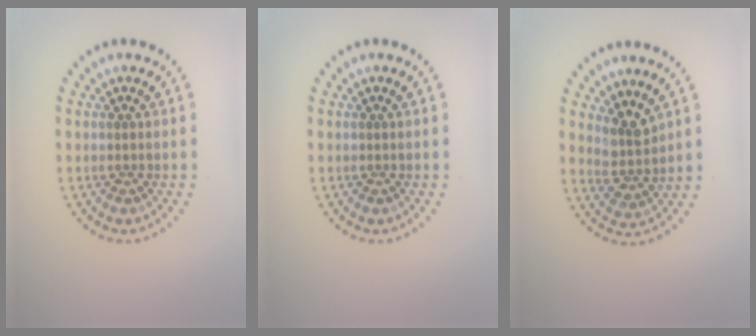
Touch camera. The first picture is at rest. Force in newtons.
{"total": 0.0}
{"total": 2.7, "press": 2.0, "slide": 1.8}